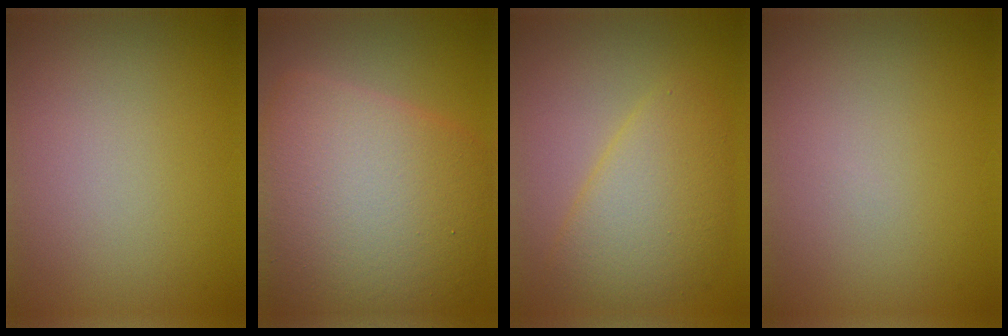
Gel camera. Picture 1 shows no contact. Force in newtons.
{"total": 12.1, "press": 12.1, "slide": 0.2}
{"total": 4.9, "press": 4.9, "slide": 0.1}
{"total": 0.0}